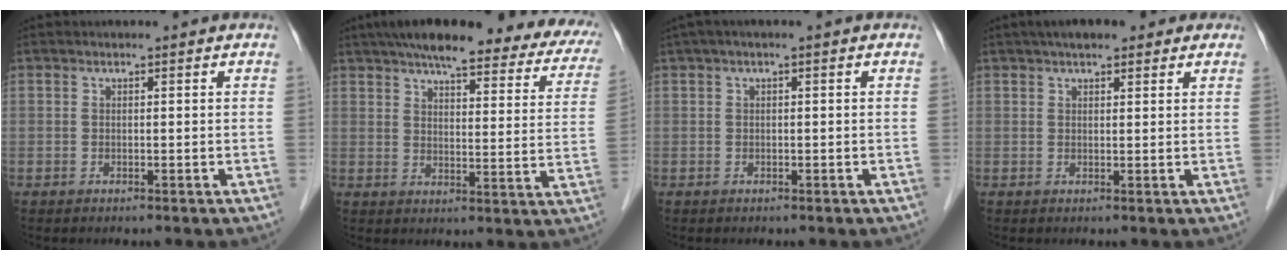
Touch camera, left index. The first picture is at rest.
{"total": 25.2, "force": [20.2, 5.9, 13.8], "torque": [-0.182, 0.016, 0.233]}
{"total": 1.4, "force": [0.3, 0.2, 1.4], "torque": [-0.033, 0.012, 0.007]}
{"total": 6.4, "force": [4.7, 2.3, 3.7], "torque": [-0.045, 0.033, 0.066]}